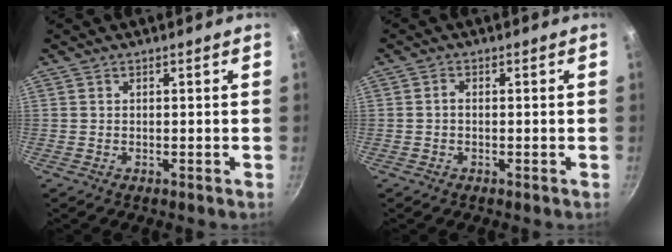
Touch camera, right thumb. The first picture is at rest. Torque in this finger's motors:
{"motor_torque": [0.02, -0.18, 0.03, 0.04, 0.04]}